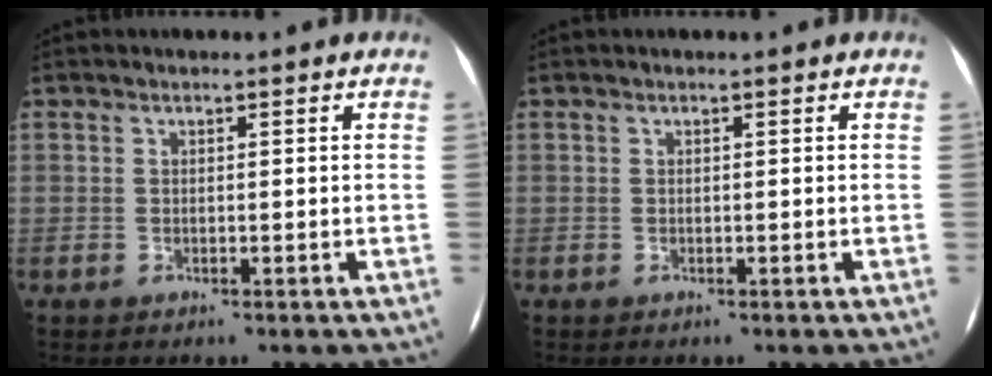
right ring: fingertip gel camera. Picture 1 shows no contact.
{"total": 0.0}